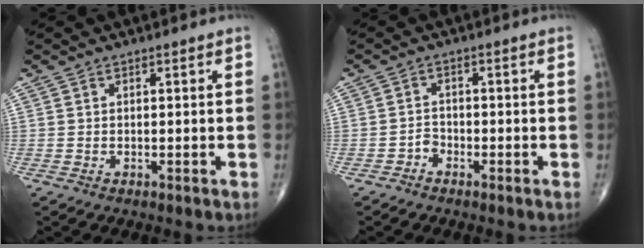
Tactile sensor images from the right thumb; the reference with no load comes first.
{"total": 1.7, "force": [-1.2, 1.1, 0.3], "torque": [0.001, 0.006, -0.028]}